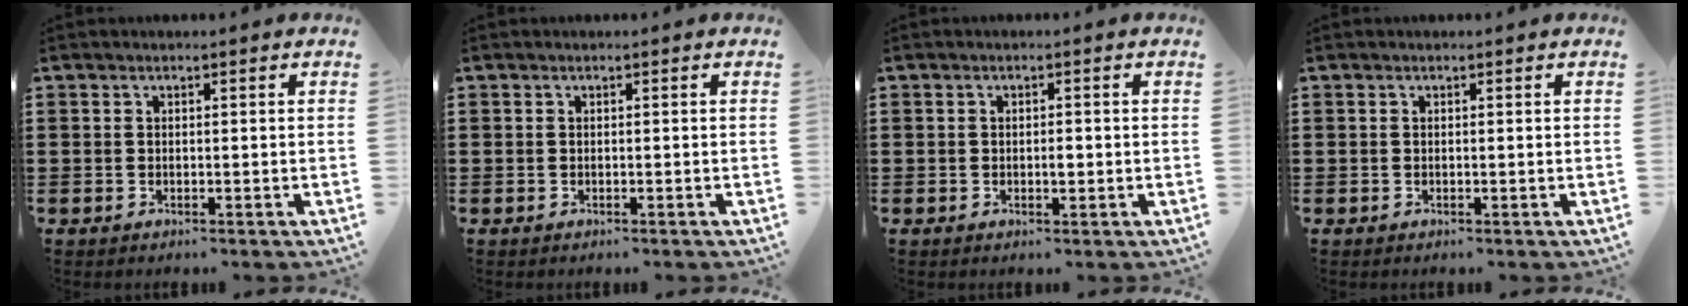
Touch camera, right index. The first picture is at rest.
{"total": 0.0}
{"total": 1.5, "force": [-0.2, 0.7, 1.4], "torque": [-0.025, 0.001, -0.004]}
{"total": 0.0}